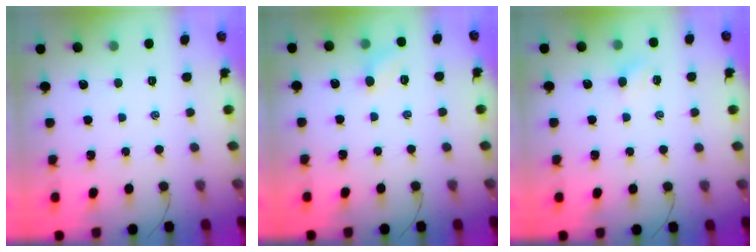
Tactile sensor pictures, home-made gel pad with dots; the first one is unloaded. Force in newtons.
{"total": 5.8, "press": 5.6, "slide": 1.8}
{"total": 4.0, "press": 3.8, "slide": 1.2}